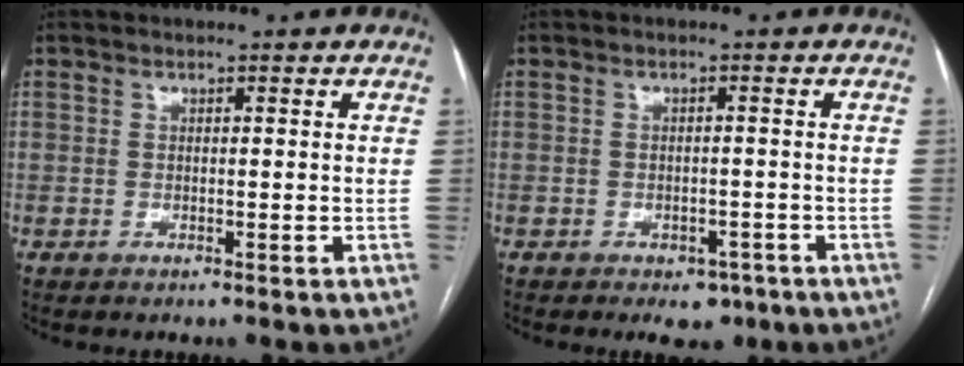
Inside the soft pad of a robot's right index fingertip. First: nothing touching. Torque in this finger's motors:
{"motor_torque": [0.48, -0.25, 0.15, 0.04]}